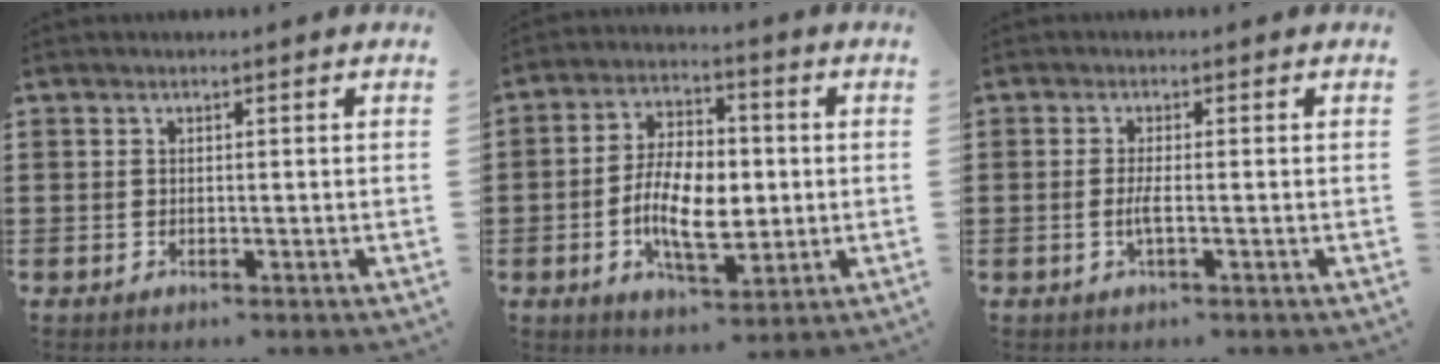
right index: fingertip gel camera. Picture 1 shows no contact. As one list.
[{"total": 10.0, "force": [-1.3, 5.3, 8.4], "torque": [-0.160, 0.003, -0.029]}, {"total": 2.3, "force": [-0.6, 0.2, 2.2], "torque": [-0.047, -0.005, -0.014]}]